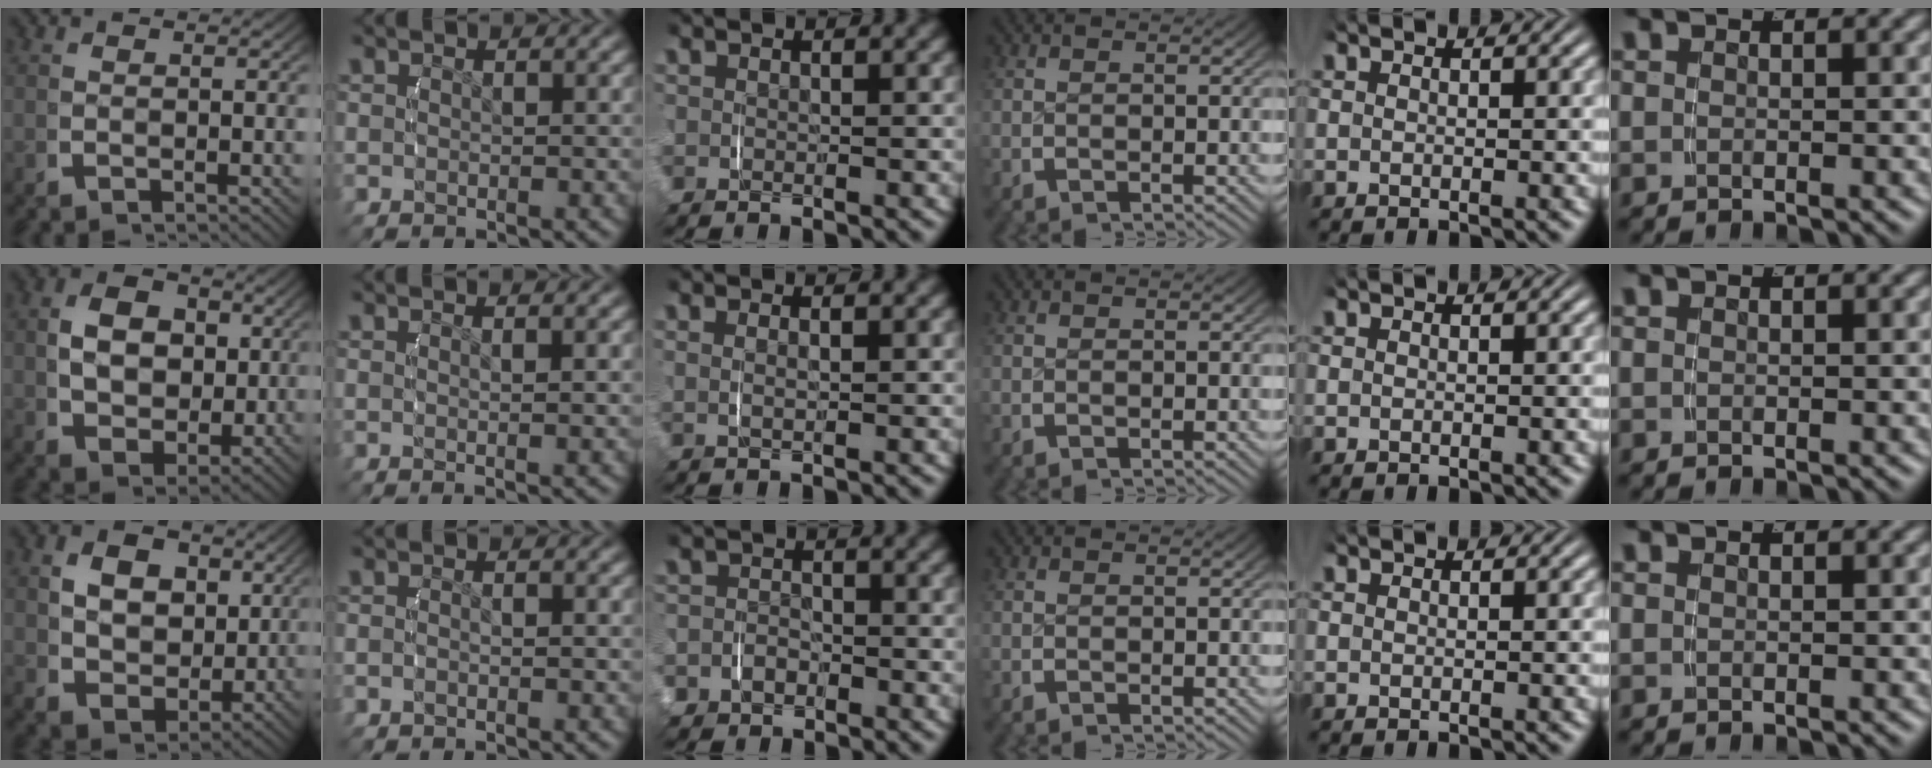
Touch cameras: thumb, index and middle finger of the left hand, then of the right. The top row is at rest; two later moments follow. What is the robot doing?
{"motion": "lift_and_place", "object": "scarf"}